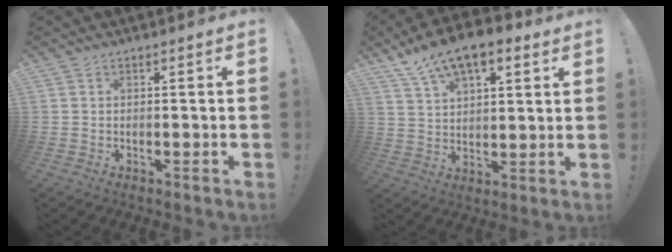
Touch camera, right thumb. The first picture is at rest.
{"total": 13.2, "force": [9.2, 5.8, 7.4], "torque": [-0.124, -0.055, 0.166]}